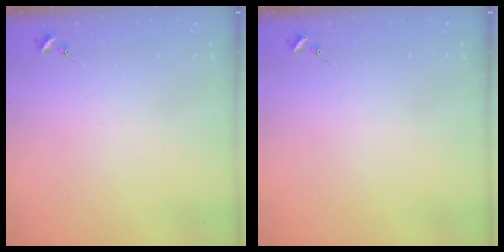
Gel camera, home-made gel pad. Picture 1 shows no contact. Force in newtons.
{"total": 0.0}